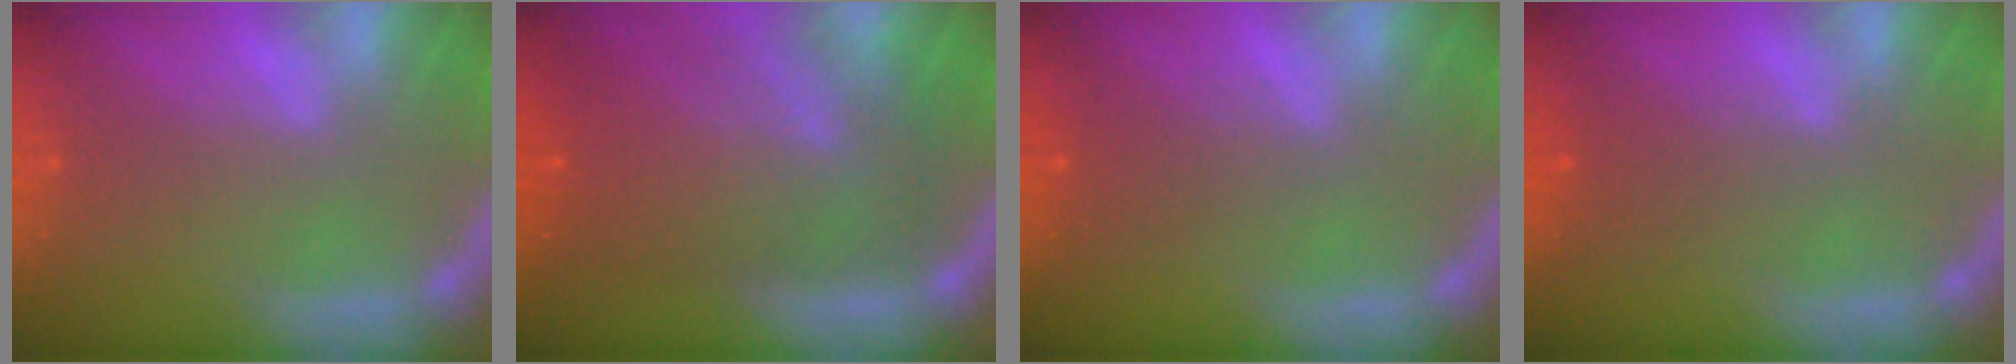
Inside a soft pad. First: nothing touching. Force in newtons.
{"total": 10.1}
{"total": 2.0}
{"total": 1.5}